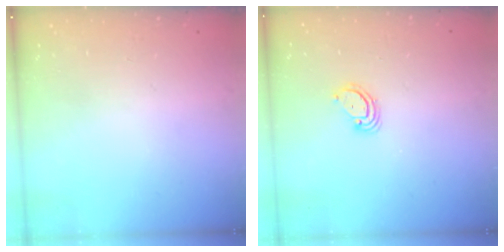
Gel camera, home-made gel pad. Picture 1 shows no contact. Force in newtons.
{"total": 3.6, "press": 3.6, "slide": 0.2}